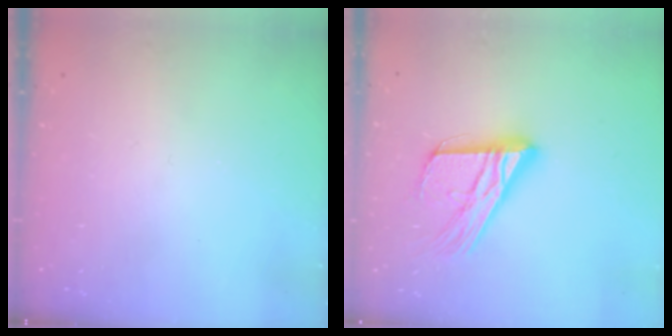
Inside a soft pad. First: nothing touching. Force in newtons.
{"total": 18.1, "press": 18.0, "slide": 1.6}